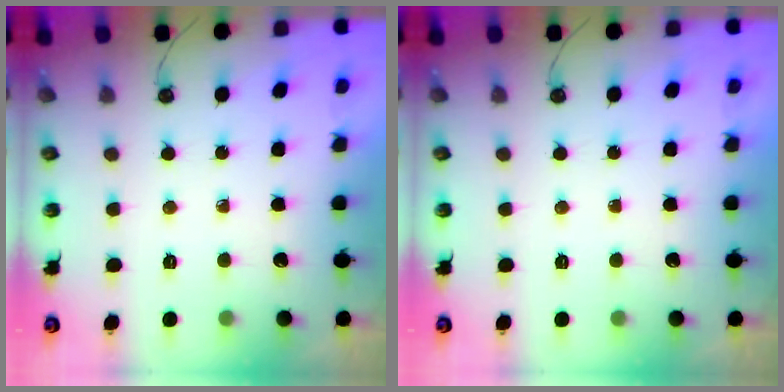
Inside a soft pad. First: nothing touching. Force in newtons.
{"total": 0.0}